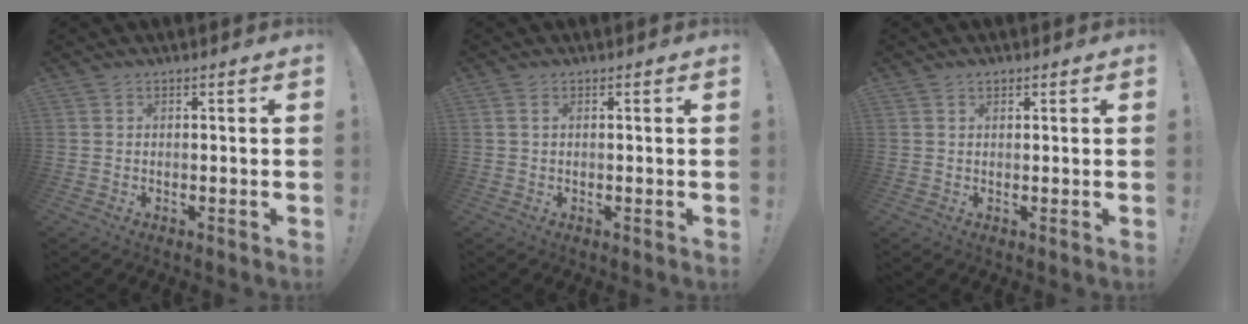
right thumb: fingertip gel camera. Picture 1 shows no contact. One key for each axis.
{"total": 1.0, "fx": 0.4, "fy": 0.5, "fz": 0.8, "tx": -0.016, "ty": 0.003, "tz": 0.006}
{"total": 1.0, "fx": 0.7, "fy": 0.5, "fz": 0.4, "tx": -0.008, "ty": 0.001, "tz": 0.013}